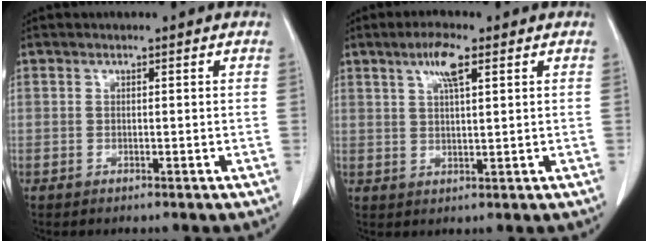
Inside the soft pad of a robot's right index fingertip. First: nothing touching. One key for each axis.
{"total": 5.3, "fx": 2.7, "fy": 1.2, "fz": 4.4, "tx": -0.087, "ty": 0.005, "tz": 0.049}